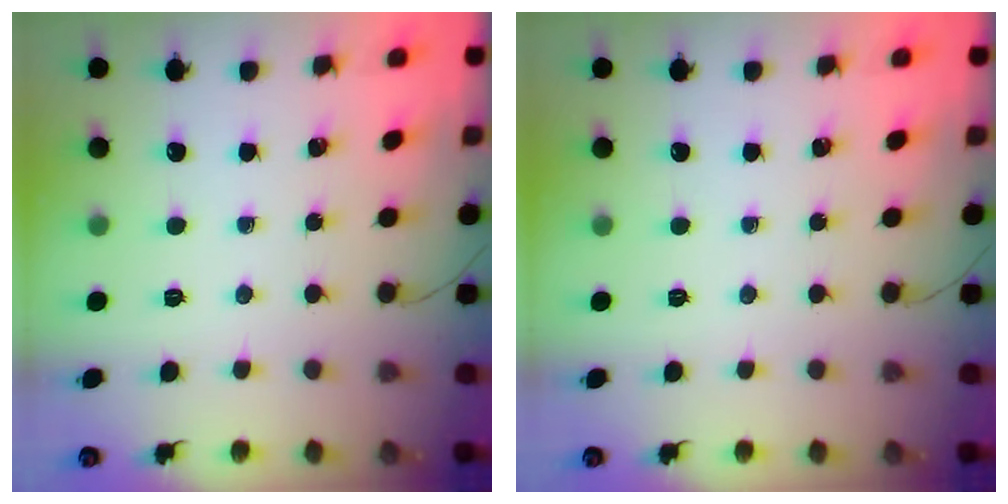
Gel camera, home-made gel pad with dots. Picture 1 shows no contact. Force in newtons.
{"total": 0.0}